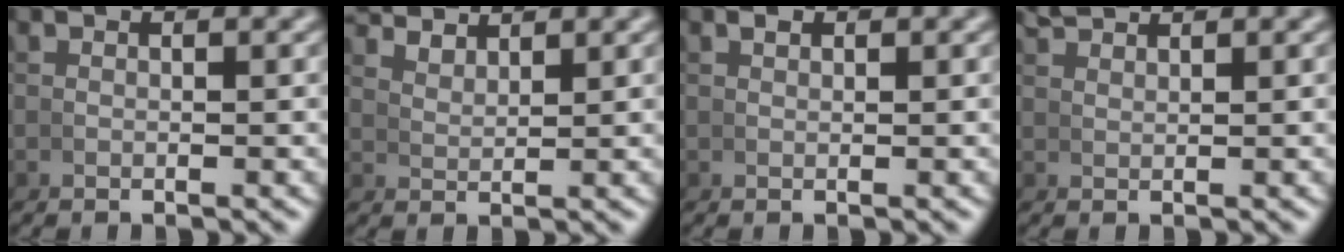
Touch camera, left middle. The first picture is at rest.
{"total": 3.6, "force": [3.4, 0.4, 1.0], "torque": [-0.015, 0.006, 0.064]}
{"total": 0.6, "force": [0.5, 0.2, 0.2], "torque": [-0.004, 0.003, 0.011]}
{"total": 1.9, "force": [1.8, -0.3, 0.2], "torque": [0.001, 0.006, 0.038]}